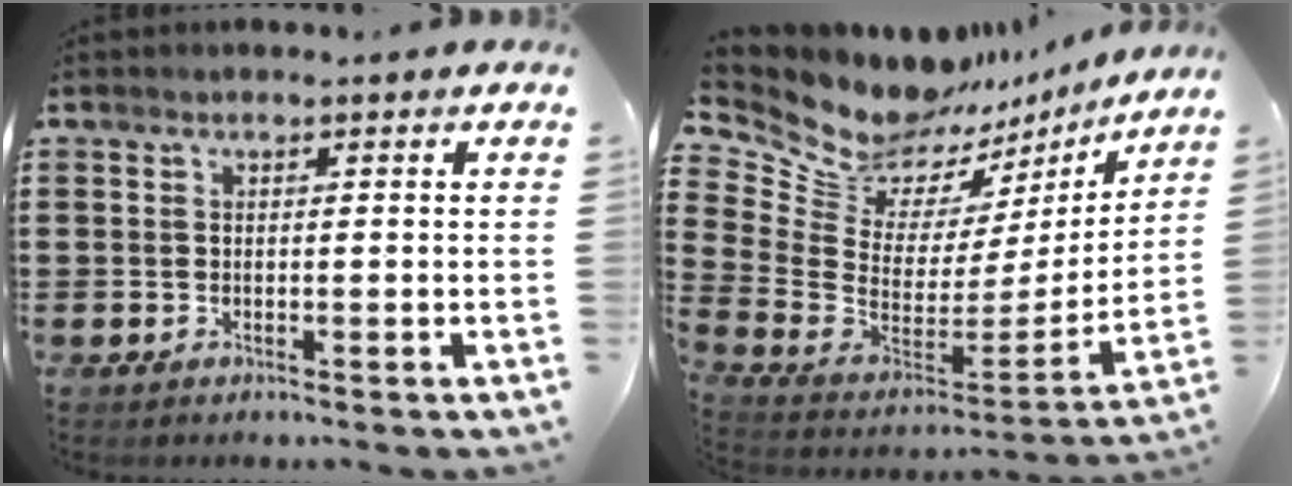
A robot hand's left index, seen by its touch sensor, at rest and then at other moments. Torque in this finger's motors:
{"motor_torque": [0.00, -0.33, 0.41, 0.01]}